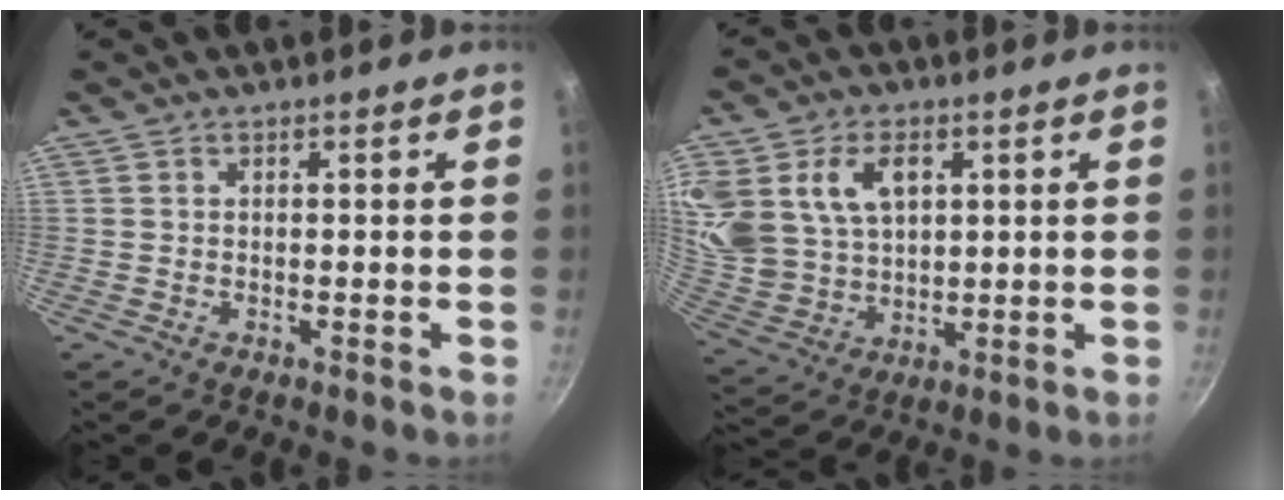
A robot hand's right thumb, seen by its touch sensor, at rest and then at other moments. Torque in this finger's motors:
{"motor_torque": [0.24, 0.27, 0.92, 0.86, 0.13]}